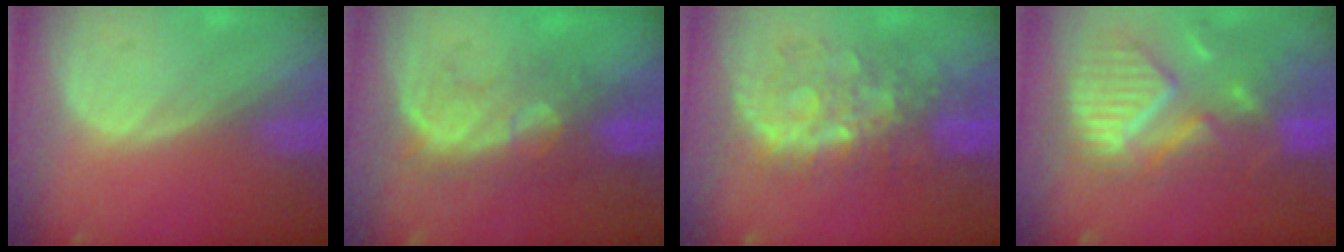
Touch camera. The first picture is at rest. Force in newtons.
{"total": 7.8, "press": 7.7, "slide": 1.2}
{"total": 9.1, "press": 8.6, "slide": 2.9}
{"total": 11.7, "press": 10.3, "slide": 5.6}